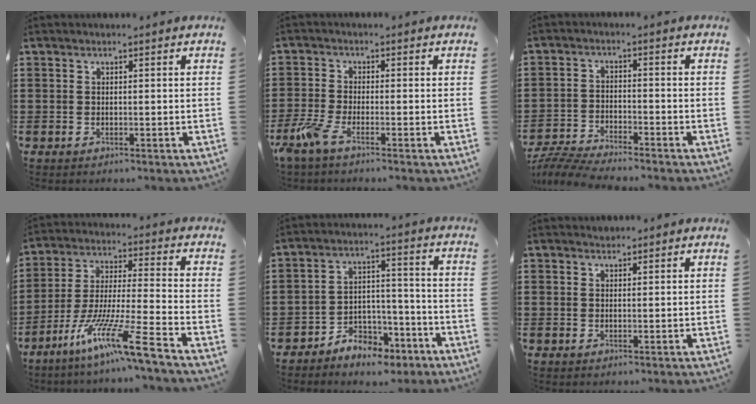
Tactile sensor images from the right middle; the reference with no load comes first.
{"total": 3.9, "force": [-2.4, 0.7, 3.0], "torque": [-0.086, -0.013, -0.052]}
{"total": 5.2, "force": [-5.1, 0.1, 1.2], "torque": [-0.042, -0.012, -0.105]}
{"total": 11.3, "force": [-8.3, -0.5, 7.6], "torque": [-0.151, -0.005, -0.164]}
{"total": 5.9, "force": [-5.2, 2.5, 1.0], "torque": [-0.018, 0.020, -0.101]}
{"total": 0.9, "force": [0.9, 0.3, -0.1], "torque": [0.002, 0.001, 0.016]}